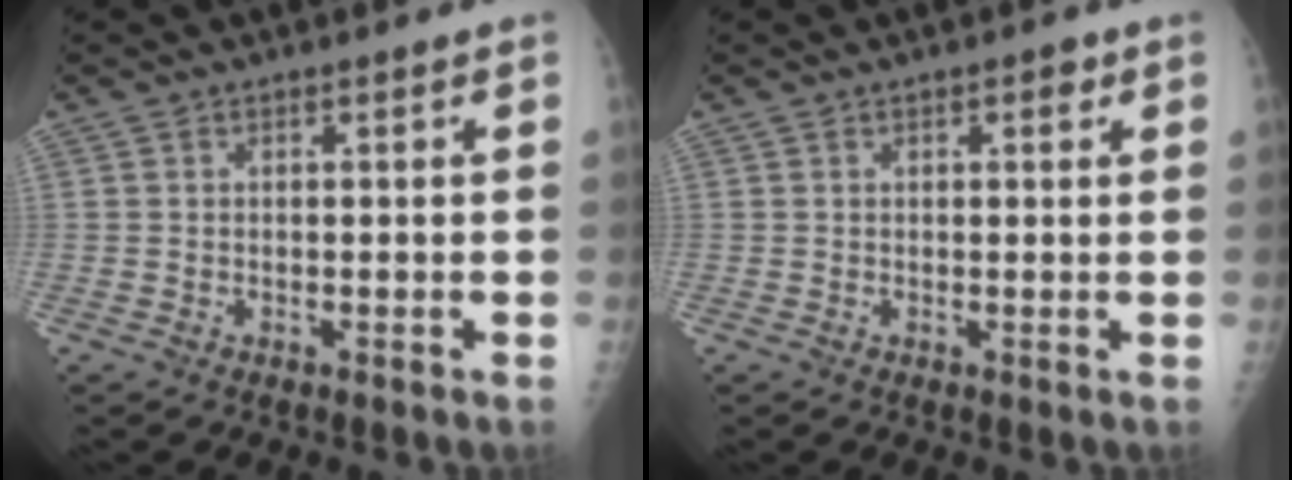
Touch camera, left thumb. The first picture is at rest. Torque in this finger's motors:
{"motor_torque": [-0.18, 0.16, 0.08, 0.23, 0.02]}